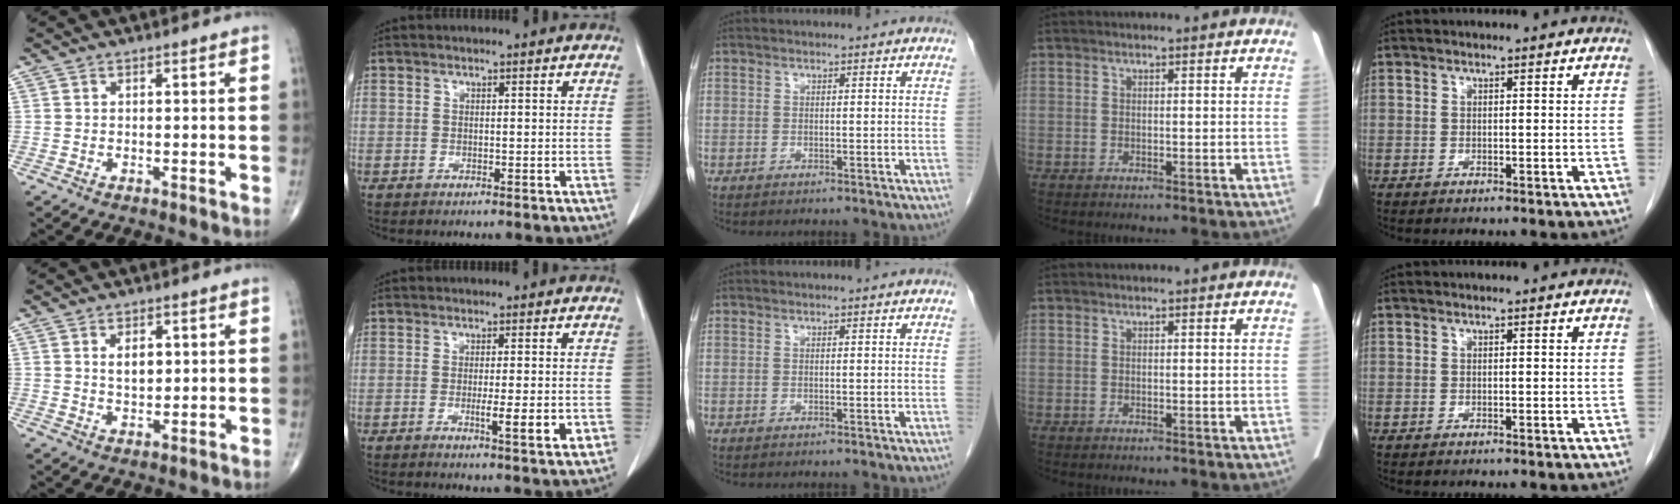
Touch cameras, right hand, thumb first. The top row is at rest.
{"thumb": {"total": 4.0, "force": [1.0, 2.5, 3.0], "torque": [-0.034, -0.007, 0.018]}, "index": {"total": 5.7, "force": [-1.4, 0.6, 5.5], "torque": [-0.079, -0.009, -0.016]}}